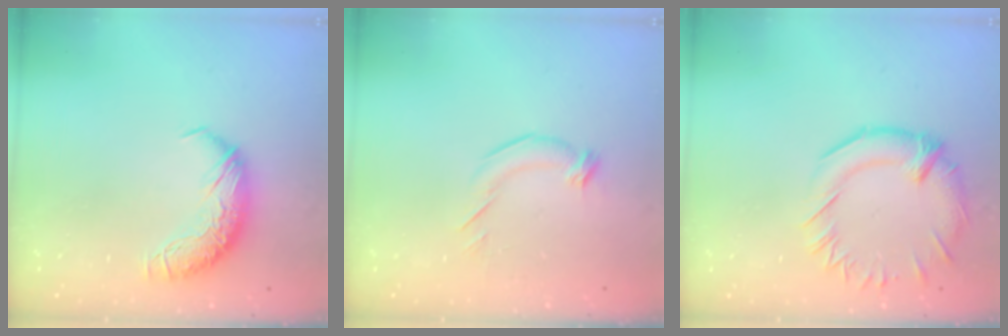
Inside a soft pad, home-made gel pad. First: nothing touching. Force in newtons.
{"total": 3.0, "press": 2.6, "slide": 1.5}
{"total": 2.6, "press": 2.1, "slide": 1.5}